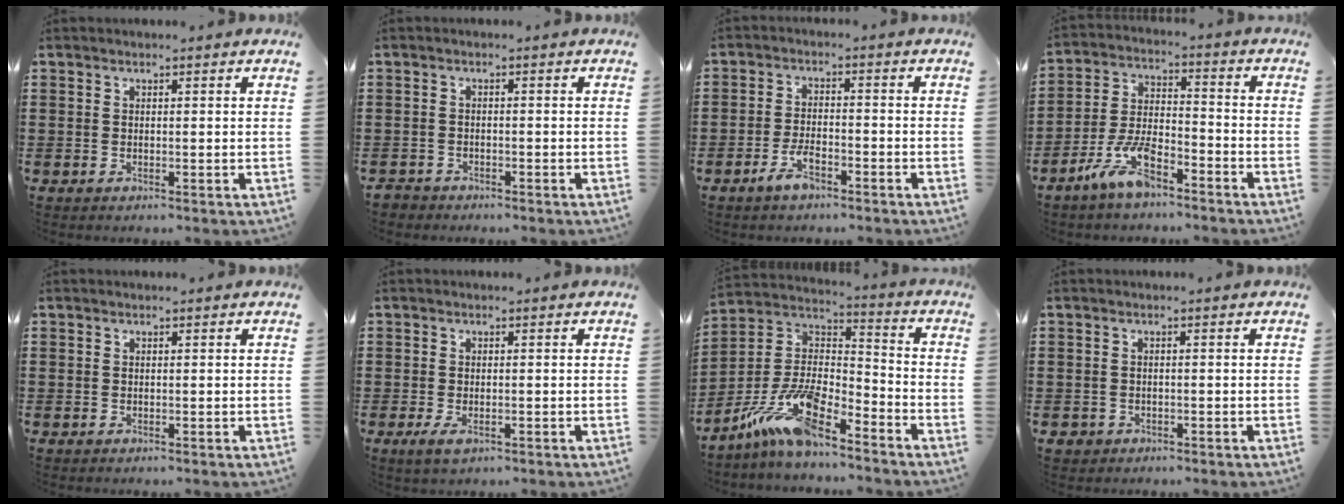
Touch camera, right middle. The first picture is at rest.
{"total": 1.0, "force": [-0.9, 0.5, -0.1], "torque": [-0.001, 0.004, -0.021]}
{"total": 4.0, "force": [-2.9, 1.6, 2.2], "torque": [-0.051, 0.006, -0.058]}
{"total": 8.3, "force": [-6.1, 3.1, 4.8], "torque": [-0.116, 0.003, -0.121]}
{"total": 0.0}
{"total": 1.9, "force": [-0.8, 1.1, 1.3], "torque": [-0.033, -0.001, -0.018]}
{"total": 12.7, "force": [-9.2, 3.2, 8.0], "torque": [-0.178, 0.015, -0.186]}
{"total": 0.9, "force": [-0.6, 0.7, 0.1], "torque": [-0.006, -0.002, -0.014]}